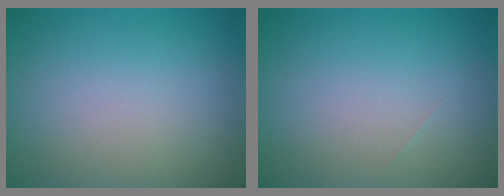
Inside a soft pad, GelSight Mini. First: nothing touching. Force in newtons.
{"total": 0.0}